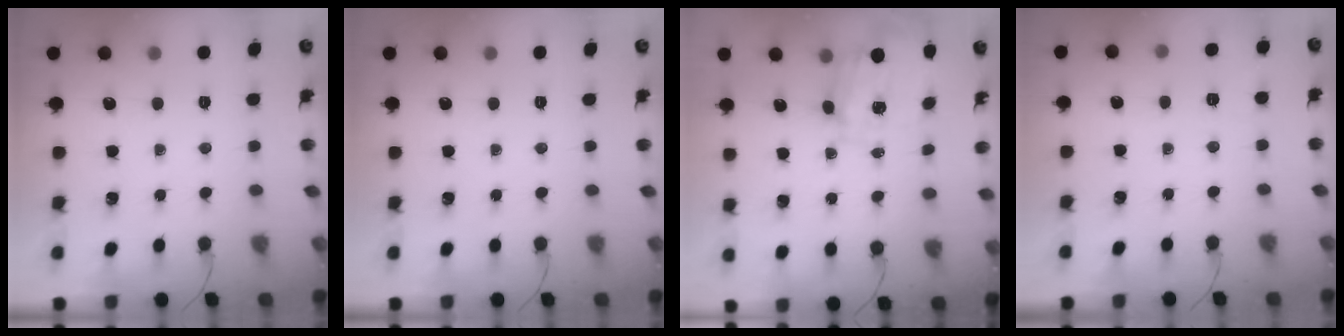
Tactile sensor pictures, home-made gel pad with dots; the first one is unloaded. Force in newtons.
{"total": 0.0}
{"total": 2.6, "press": 2.4, "slide": 1.0}
{"total": 2.4, "press": 1.2, "slide": 2.0}